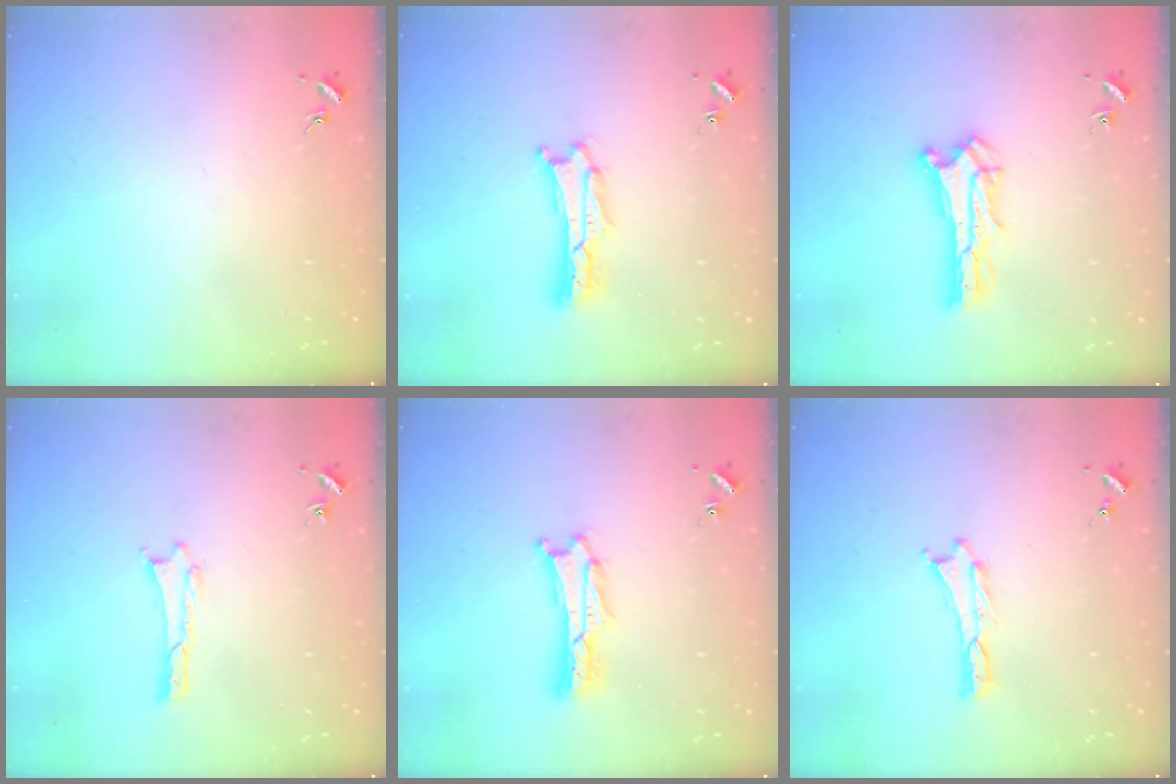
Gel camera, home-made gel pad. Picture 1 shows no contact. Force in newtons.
{"total": 1.7, "press": 1.7, "slide": 0.3}
{"total": 1.5, "press": 1.5, "slide": 0.2}
{"total": 0.0}
{"total": 1.7, "press": 1.7, "slide": 0.3}
{"total": 0.0}